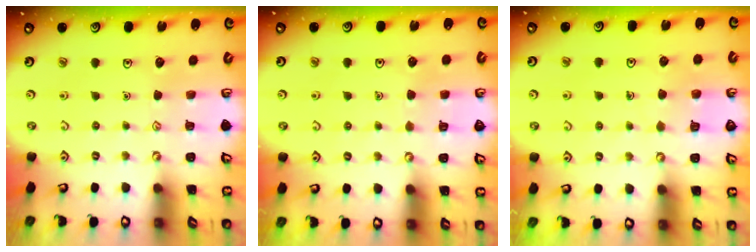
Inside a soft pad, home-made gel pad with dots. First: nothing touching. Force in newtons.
{"total": 3.6, "press": 3.6, "slide": 0.4}
{"total": 5.1, "press": 5.1, "slide": 0.3}